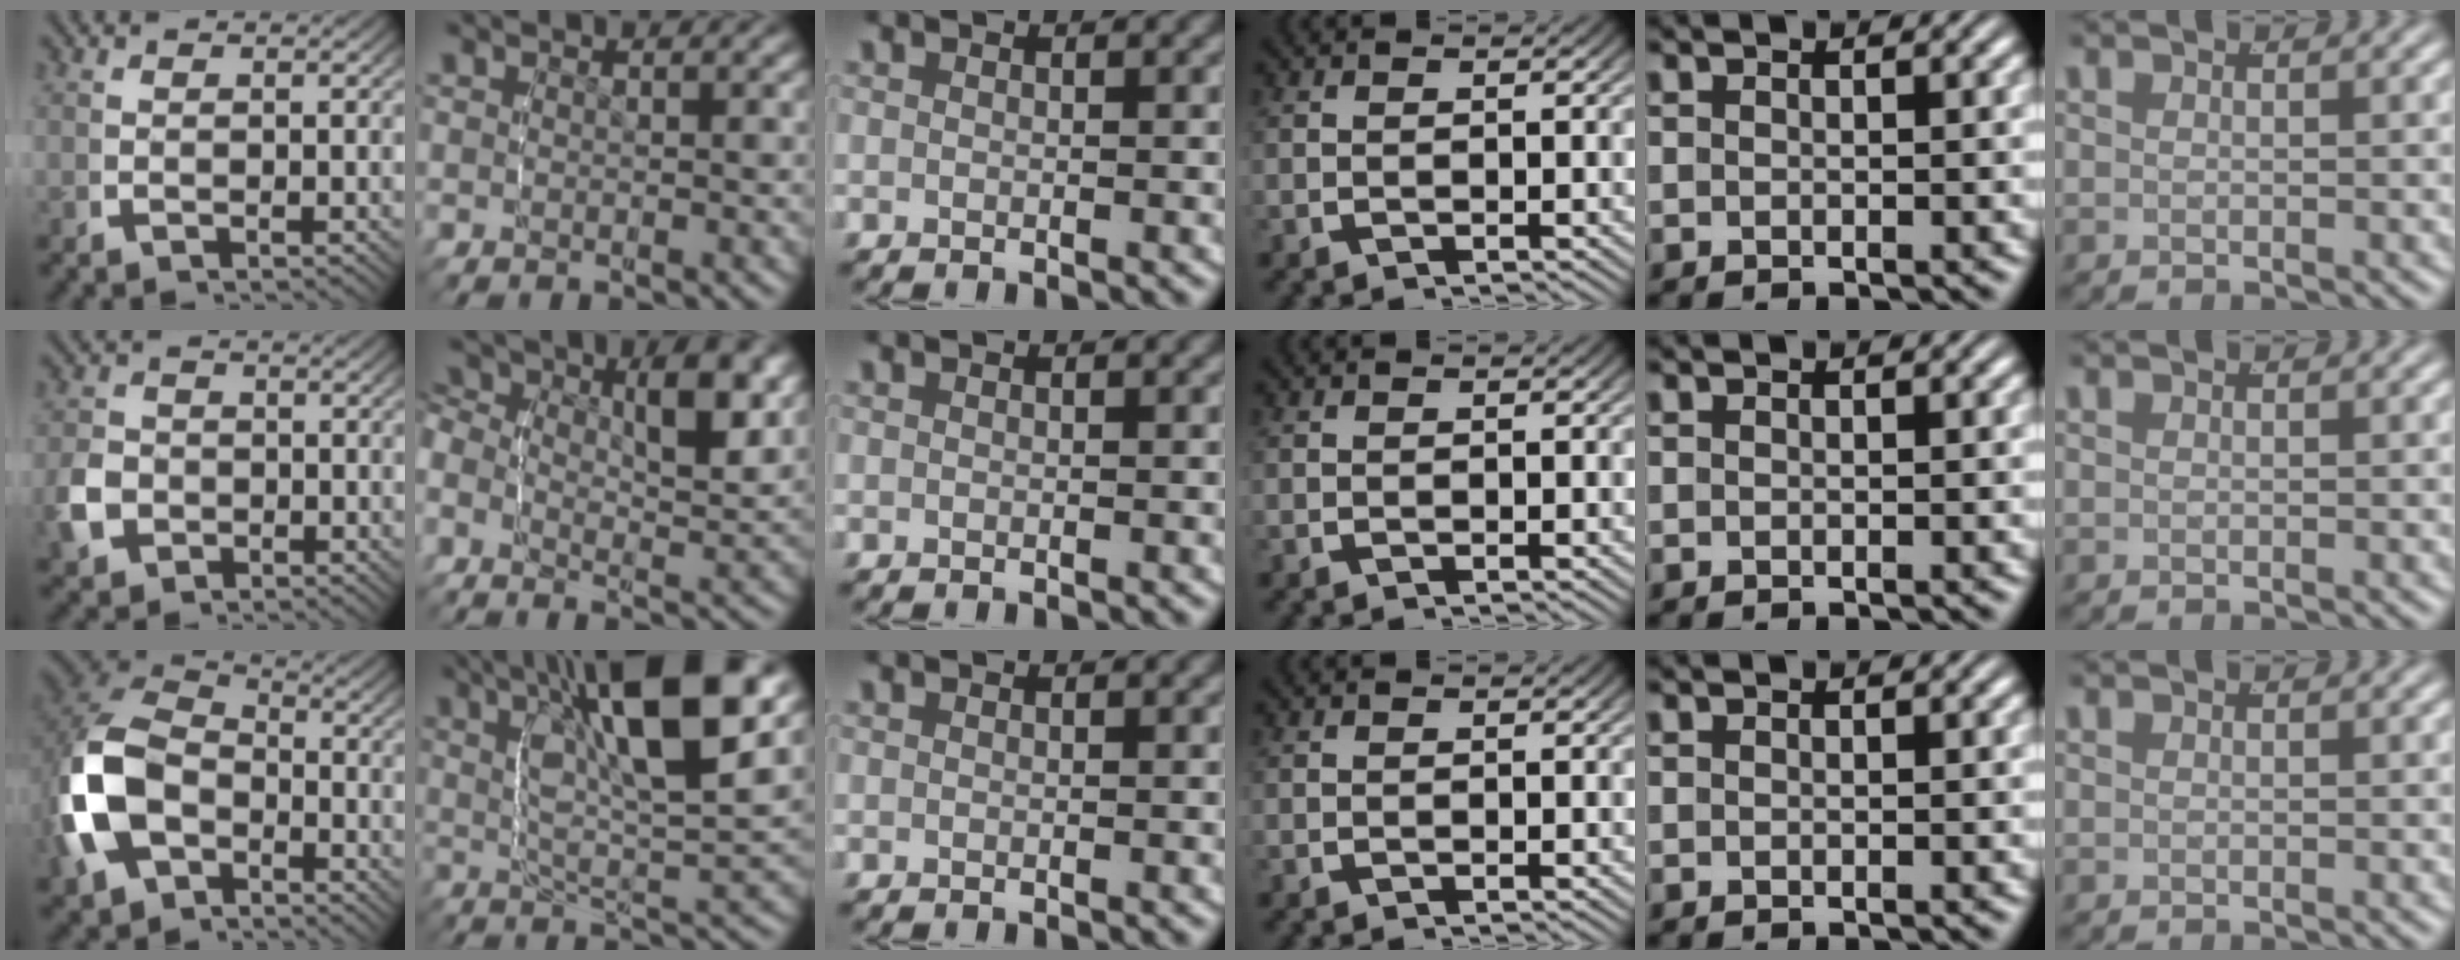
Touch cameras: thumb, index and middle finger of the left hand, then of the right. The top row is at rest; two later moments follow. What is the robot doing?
{"motion": "lift_and_place", "object": "markers"}